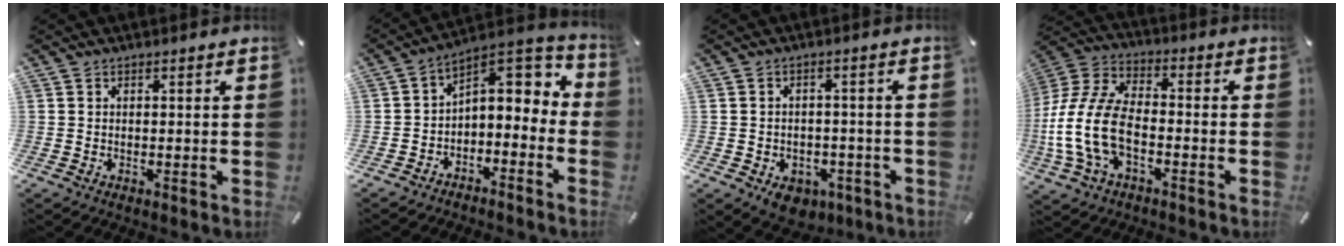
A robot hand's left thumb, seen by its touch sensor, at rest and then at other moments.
{"total": 6.6, "force": [1.3, 4.8, 4.4], "torque": [-0.048, -0.021, 0.017]}
{"total": 5.7, "force": [-2.7, 4.2, 2.6], "torque": [-0.036, 0.018, -0.045]}
{"total": 14.8, "force": [-4.6, 8.8, 11.0], "torque": [-0.250, 0.004, -0.087]}